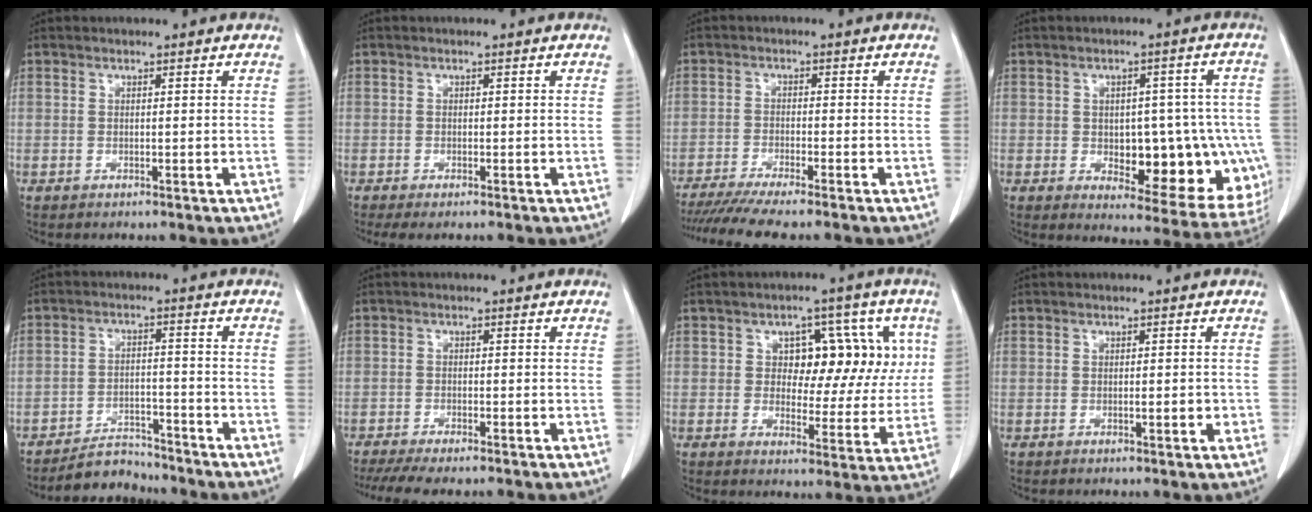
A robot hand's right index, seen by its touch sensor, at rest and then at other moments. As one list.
[{"total": 2.4, "force": [-1.9, 0.5, 1.5], "torque": [-0.022, -0.008, -0.028]}, {"total": 9.9, "force": [-8.6, -0.4, 5.0], "torque": [-0.063, -0.023, -0.134]}, {"total": 15.5, "force": [-3.5, 7.7, 13.0], "torque": [-0.110, 0.024, -0.024]}, {"total": 5.7, "force": [-5.5, 1.4, 0.3], "torque": [-0.006, 0.000, -0.091]}, {"total": 8.8, "force": [-7.4, 1.5, 4.6], "torque": [-0.063, -0.010, -0.111]}, {"total": 10.9, "force": [2.8, 6.4, 8.4], "torque": [-0.091, 0.029, 0.040]}, {"total": 1.5, "force": [-0.3, 0.4, 1.4], "torque": [-0.022, 0.000, -0.003]}]